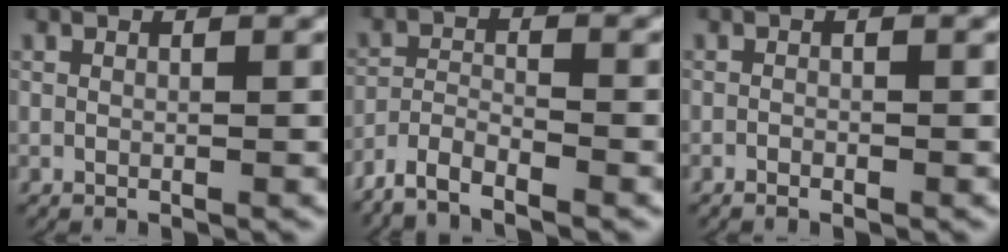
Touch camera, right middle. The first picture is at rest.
{"total": 4.4, "force": [-3.6, 1.7, 1.8], "torque": [-0.029, -0.005, -0.070]}
{"total": 0.7, "force": [-0.7, 0.0, 0.1], "torque": [-0.003, -0.004, -0.011]}